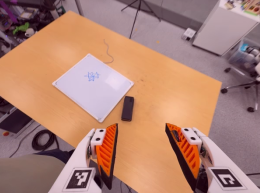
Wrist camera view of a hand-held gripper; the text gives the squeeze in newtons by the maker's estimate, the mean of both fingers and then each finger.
{"total": 0.0}